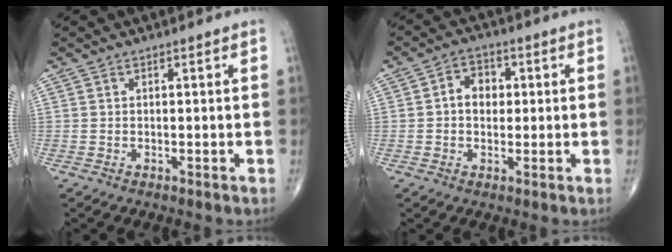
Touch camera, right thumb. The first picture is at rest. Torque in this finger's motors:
{"motor_torque": [-0.57, 0.67, 0.03, -0.04, 0.06]}